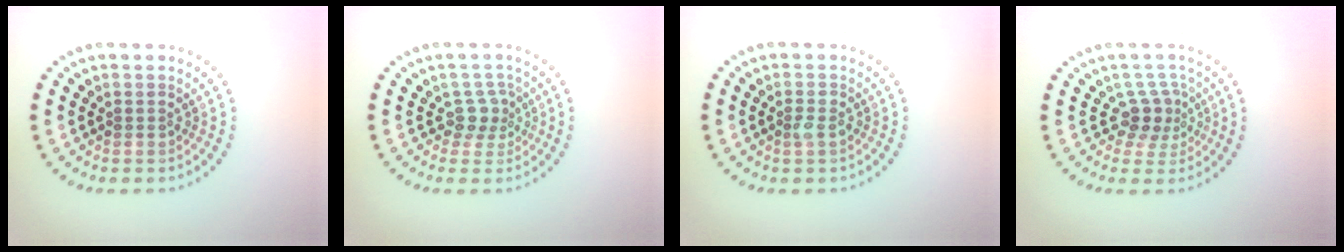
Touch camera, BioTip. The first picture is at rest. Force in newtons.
{"total": 2.1, "press": 1.6, "slide": 1.4}
{"total": 1.1, "press": 1.1, "slide": 0.1}
{"total": 2.5, "press": 1.8, "slide": 1.8}